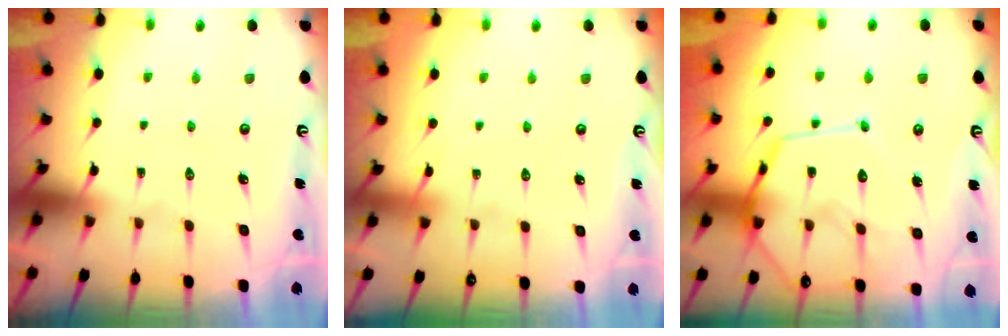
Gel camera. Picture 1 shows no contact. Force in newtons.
{"total": 2.6, "press": 2.6, "slide": 0.4}
{"total": 14.7, "press": 14.6, "slide": 1.4}